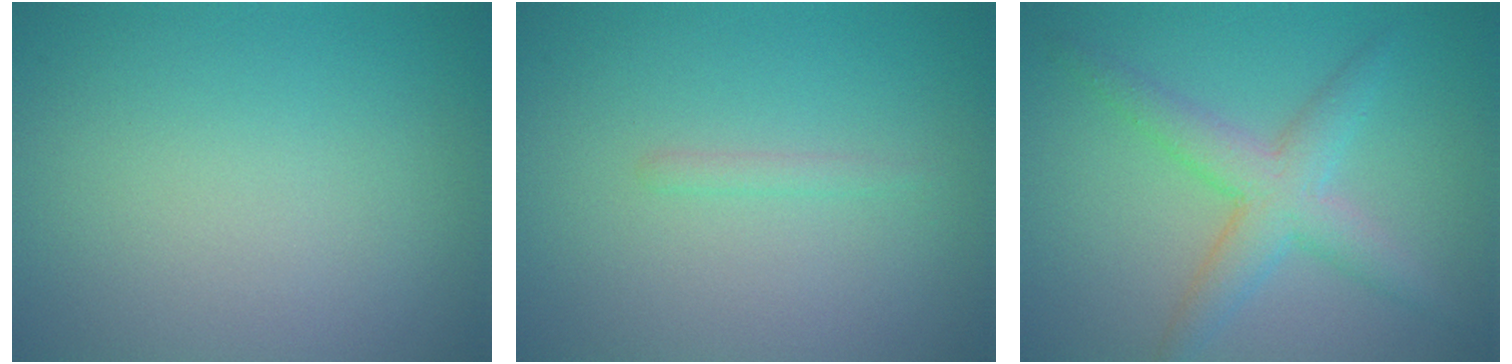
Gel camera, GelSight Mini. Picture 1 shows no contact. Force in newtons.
{"total": 0.7, "press": 0.7, "slide": 0.1}
{"total": 4.1, "press": 4.1, "slide": 0.1}